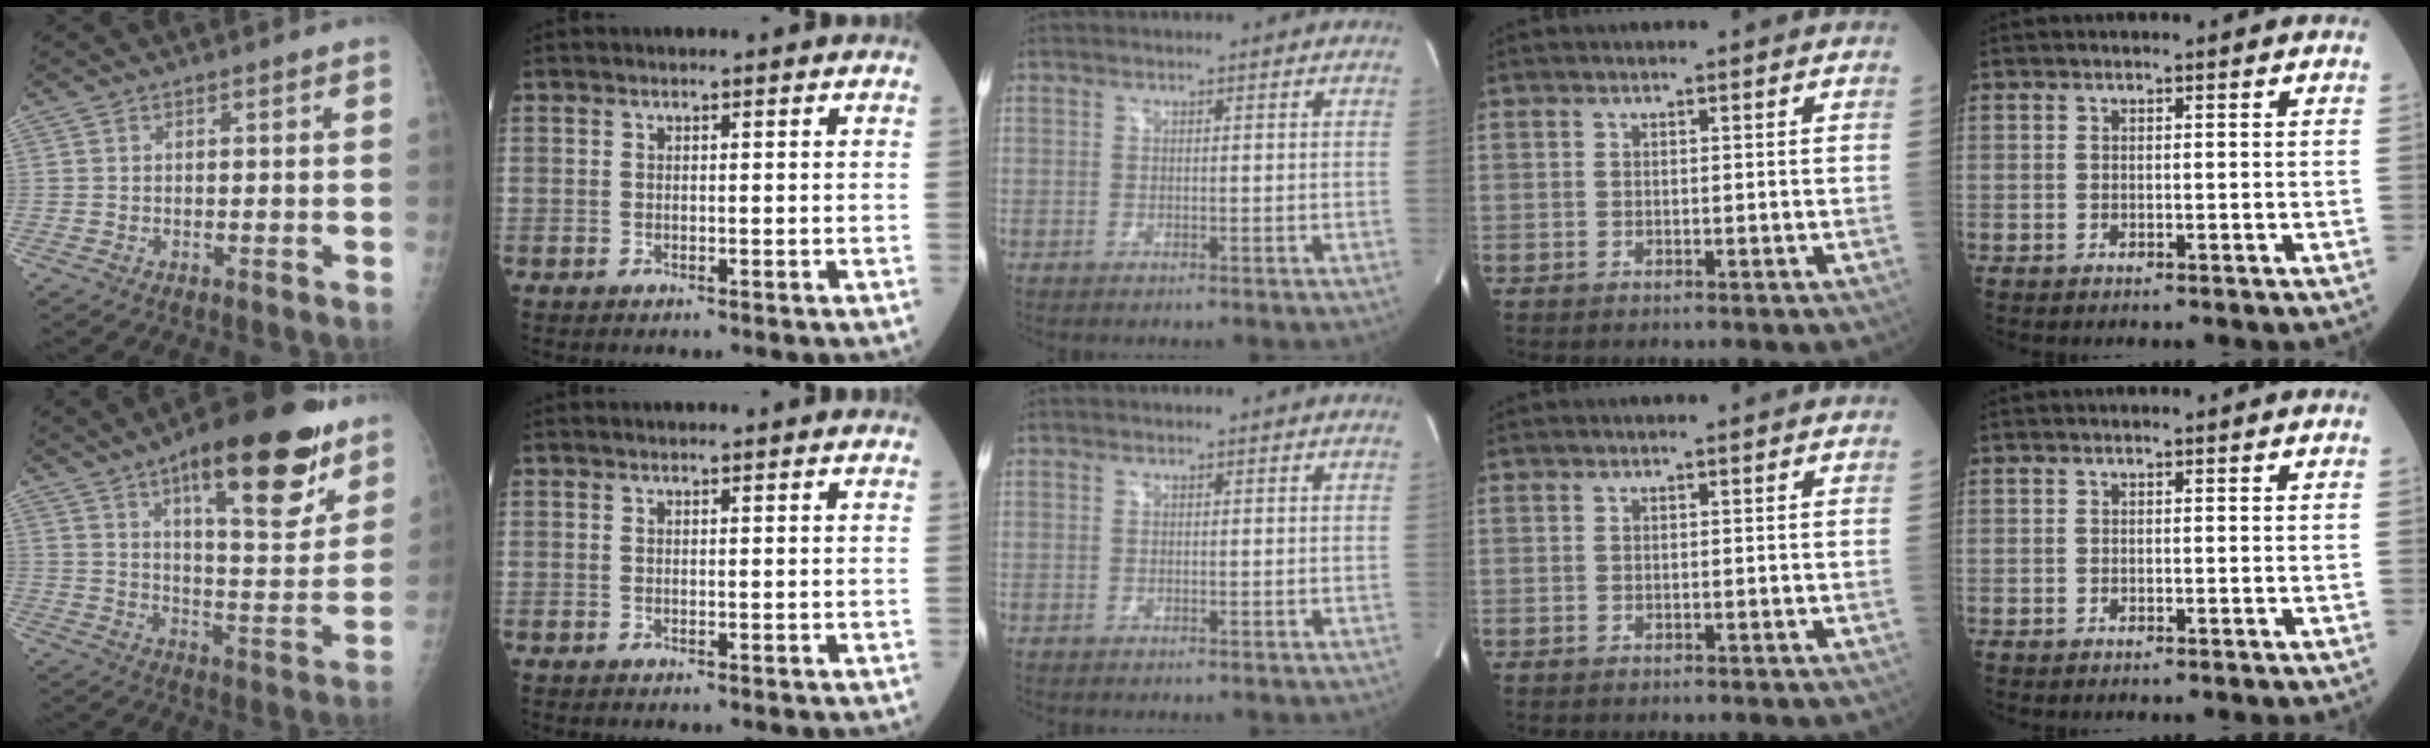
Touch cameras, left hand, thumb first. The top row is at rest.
{"thumb": {"total": 22.9, "force": [13.4, 7.2, 17.0], "torque": [-0.217, -0.060, 0.203]}, "index": {"total": 2.6, "force": [2.5, 0.1, 0.8], "torque": [-0.010, 0.021, 0.030]}}